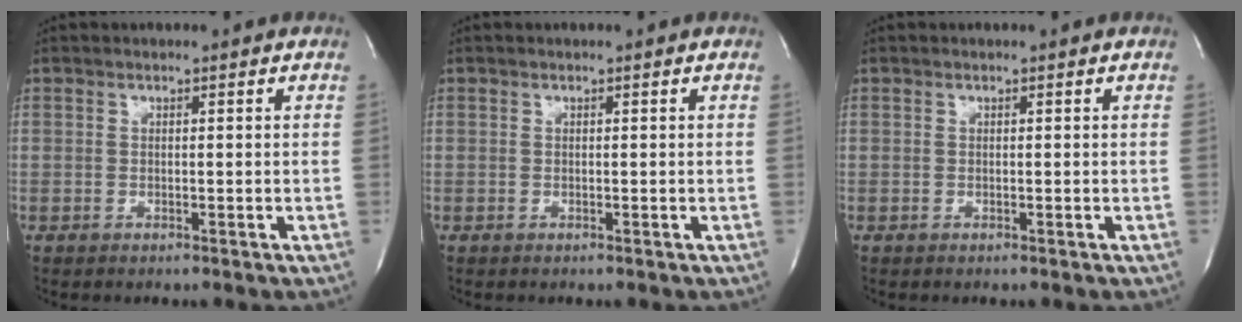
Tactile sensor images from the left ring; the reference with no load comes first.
{"total": 0.0}
{"total": 0.0}